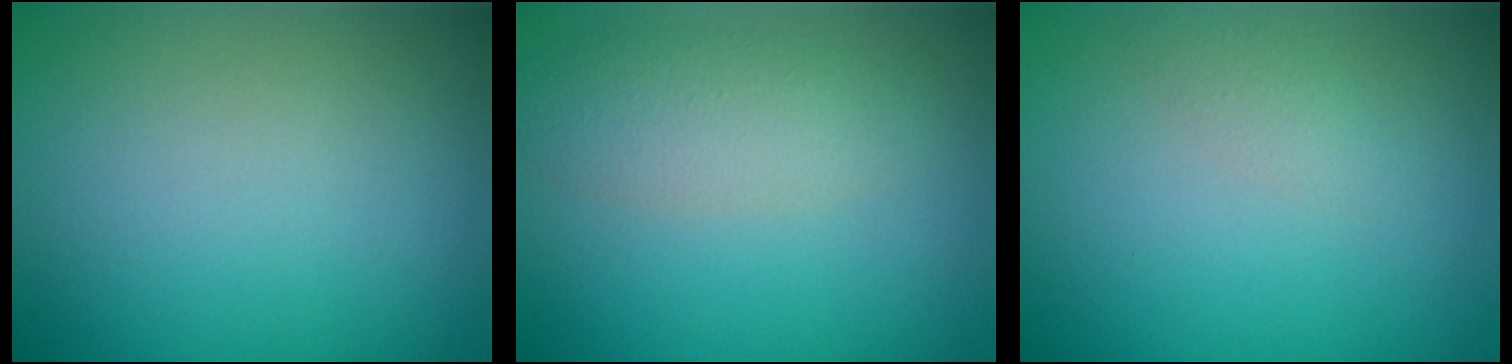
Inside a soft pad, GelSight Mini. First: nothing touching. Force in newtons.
{"total": 3.1, "press": 3.1, "slide": 0.0}
{"total": 1.1, "press": 1.1, "slide": 0.0}